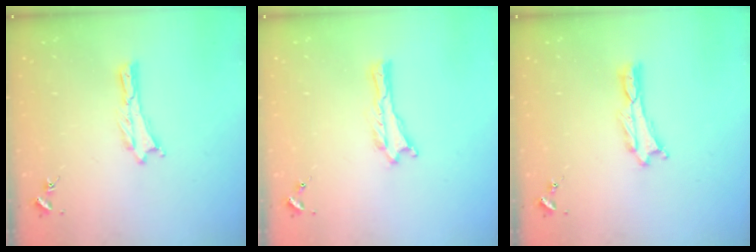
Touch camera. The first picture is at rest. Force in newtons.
{"total": 0.0}
{"total": 0.0}